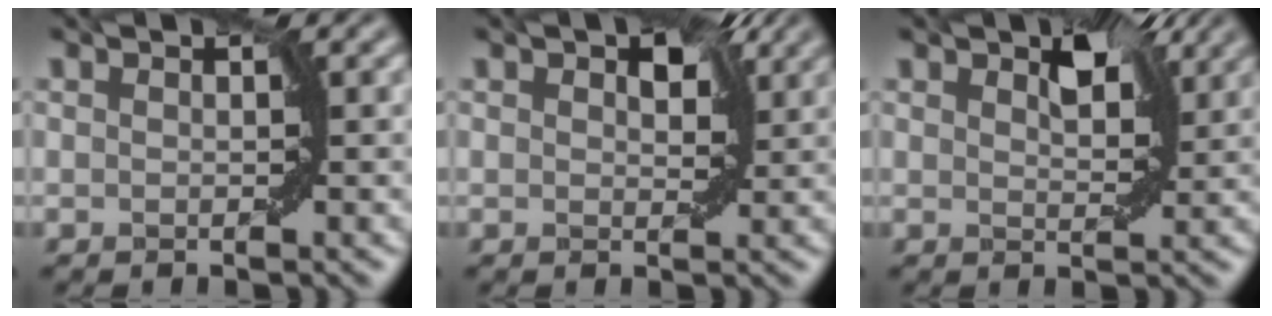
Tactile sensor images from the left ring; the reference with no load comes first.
{"total": 3.1, "force": [1.5, 1.5, 2.2], "torque": [-0.032, 0.003, 0.025]}
{"total": 3.7, "force": [2.2, 1.5, 2.5], "torque": [-0.042, 0.003, 0.035]}